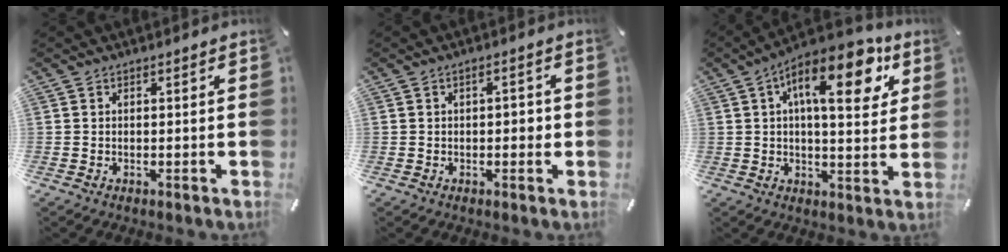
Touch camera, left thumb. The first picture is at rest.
{"total": 2.9, "force": [0.0, 1.4, 2.5], "torque": [-0.039, 0.004, -0.004]}
{"total": 16.9, "force": [7.3, 6.6, 13.8], "torque": [-0.206, -0.020, 0.111]}